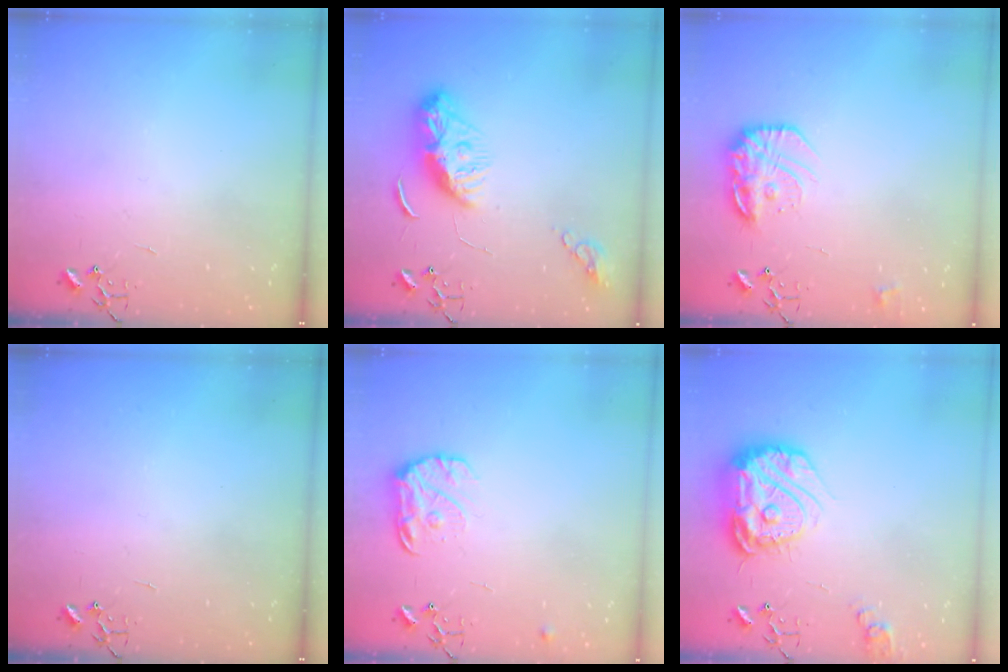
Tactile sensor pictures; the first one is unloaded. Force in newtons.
{"total": 9.9, "press": 9.8, "slide": 1.1}
{"total": 15.4, "press": 15.3, "slide": 1.0}
{"total": 0.0}
{"total": 11.5, "press": 11.5, "slide": 0.6}
{"total": 19.8, "press": 19.7, "slide": 2.0}